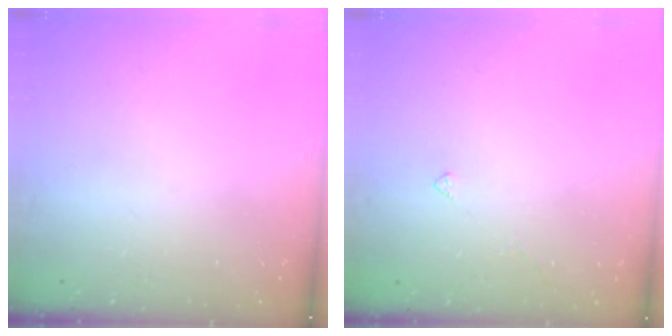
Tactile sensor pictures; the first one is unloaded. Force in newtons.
{"total": 1.9, "press": 1.8, "slide": 0.4}